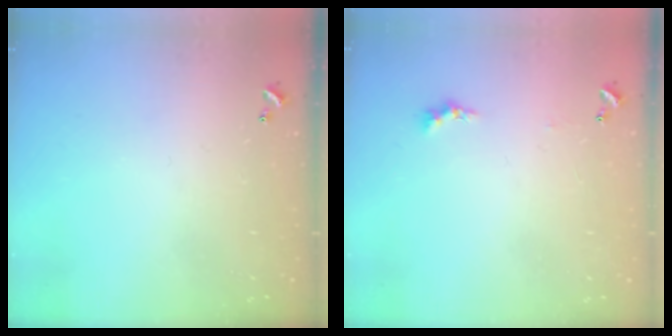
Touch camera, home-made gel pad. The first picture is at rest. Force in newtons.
{"total": 0.6, "press": 0.4, "slide": 0.5}